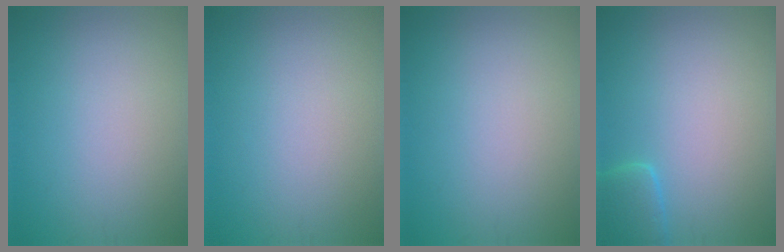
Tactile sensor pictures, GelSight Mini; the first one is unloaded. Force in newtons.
{"total": 0.0}
{"total": 0.0}
{"total": 2.3, "press": 2.3, "slide": 0.2}